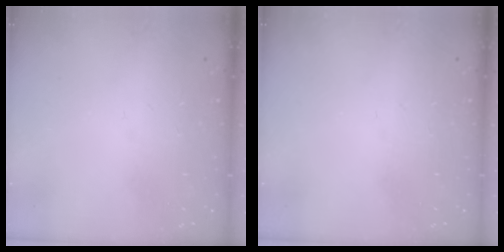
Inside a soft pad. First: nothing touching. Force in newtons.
{"total": 0.0}